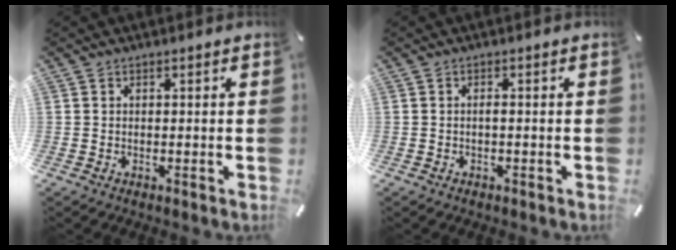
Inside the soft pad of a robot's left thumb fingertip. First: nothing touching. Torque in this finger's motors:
{"motor_torque": [-0.04, -0.12, 0.04, 0.18, -0.03]}